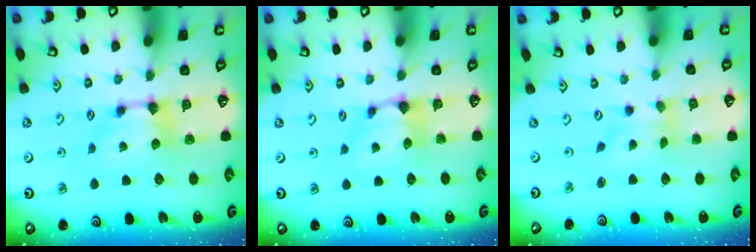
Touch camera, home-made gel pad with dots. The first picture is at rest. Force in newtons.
{"total": 0.9, "press": 0.2, "slide": 0.9}
{"total": 1.7, "press": 1.3, "slide": 1.1}